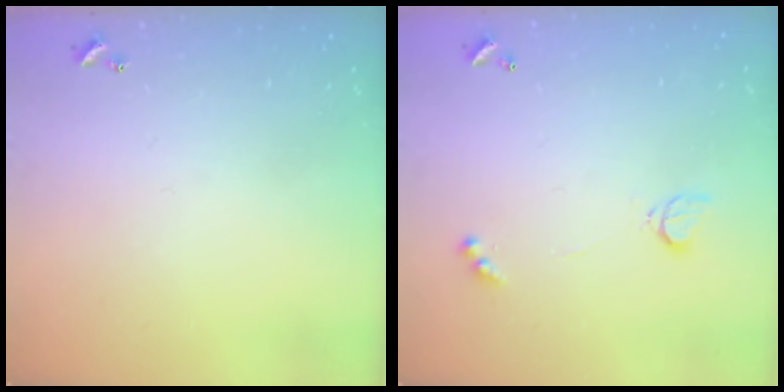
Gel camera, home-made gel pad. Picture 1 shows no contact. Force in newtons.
{"total": 3.0, "press": 2.9, "slide": 0.6}